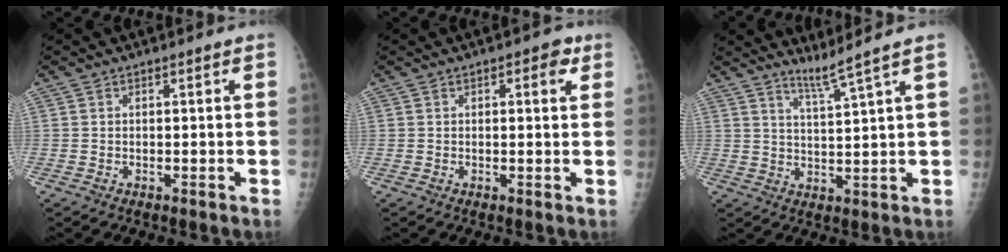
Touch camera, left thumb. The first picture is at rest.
{"total": 3.4, "force": [1.5, 1.4, 2.7], "torque": [-0.023, 0.000, 0.012]}
{"total": 4.6, "force": [3.6, -2.1, 1.9], "torque": [-0.039, -0.047, 0.078]}